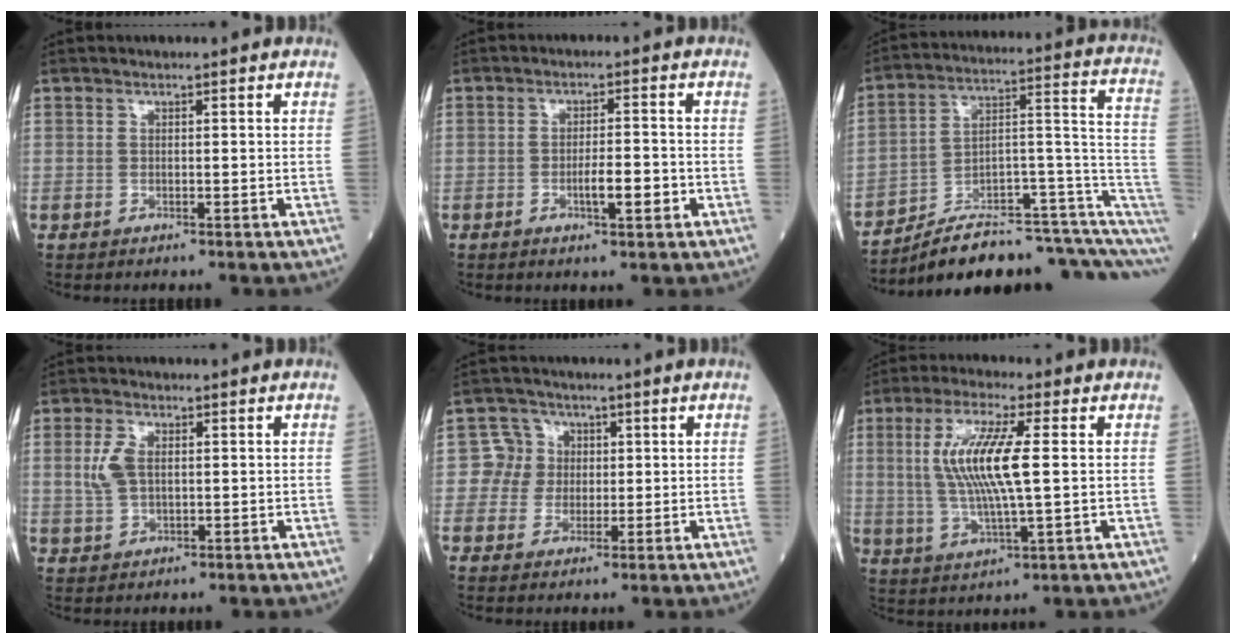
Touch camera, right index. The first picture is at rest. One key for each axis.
{"total": 4.0, "fx": -1.4, "fy": 0.8, "fz": 3.7, "tx": -0.060, "ty": 0.001, "tz": -0.021}
{"total": 17.3, "fx": -11.7, "fy": 4.1, "fz": 12.0, "tx": -0.121, "ty": 0.080, "tz": -0.173}
{"total": 4.1, "fx": 0.7, "fy": 2.3, "fz": 3.3, "tx": -0.086, "ty": 0.007, "tz": 0.015}
{"total": 4.7, "fx": 0.5, "fy": 4.6, "fz": 0.1, "tx": 0.011, "ty": 0.014, "tz": 0.007}
{"total": 11.0, "fx": 1.6, "fy": 1.4, "fz": 10.8, "tx": -0.225, "ty": 0.001, "tz": 0.030}